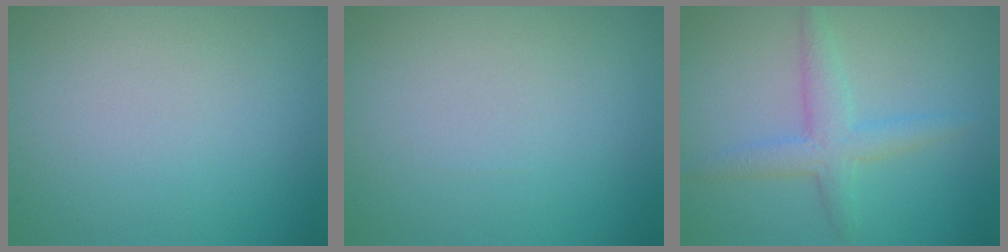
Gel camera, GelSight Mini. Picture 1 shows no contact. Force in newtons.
{"total": 0.0}
{"total": 2.9, "press": 2.9, "slide": 0.2}